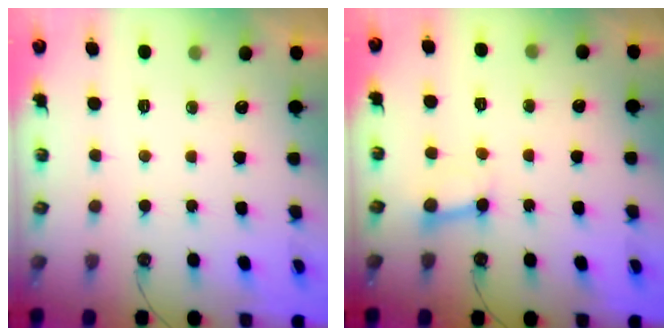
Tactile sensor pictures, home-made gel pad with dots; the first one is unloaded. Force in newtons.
{"total": 4.8, "press": 4.7, "slide": 0.8}